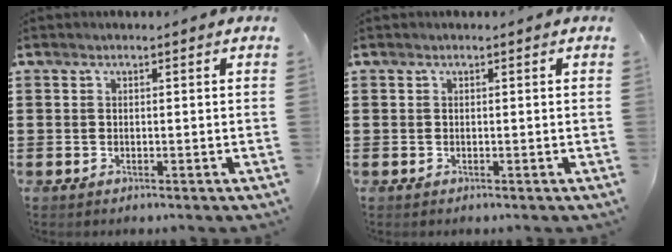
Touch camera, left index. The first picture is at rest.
{"total": 0.0}